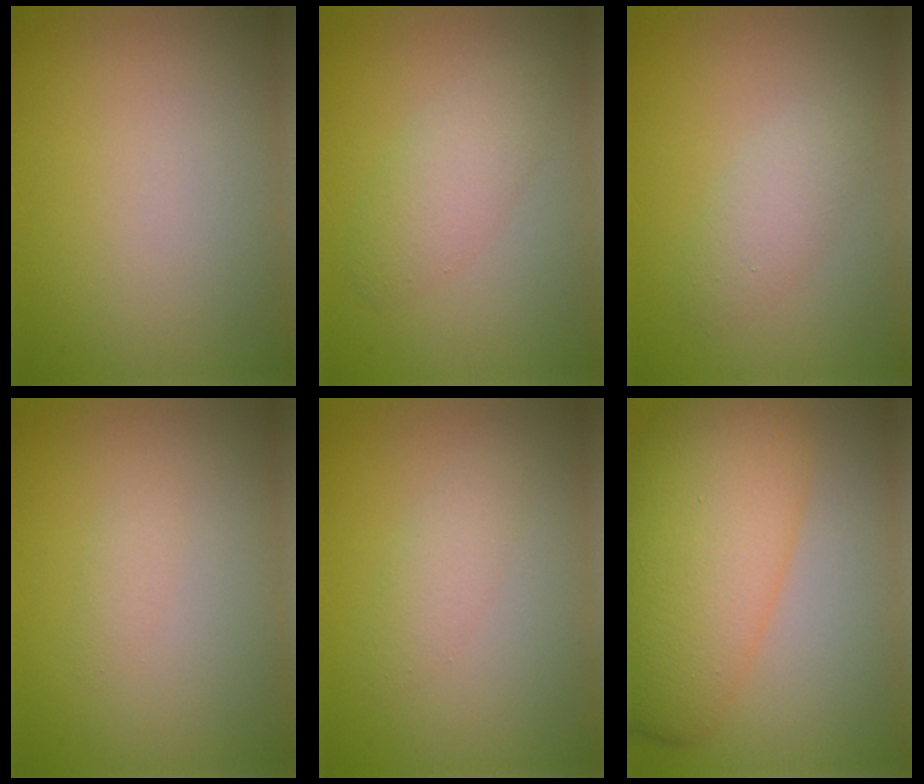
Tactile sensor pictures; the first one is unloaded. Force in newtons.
{"total": 2.8, "press": 2.8, "slide": 0.2}
{"total": 2.3, "press": 2.3, "slide": 0.2}
{"total": 0.9, "press": 0.9, "slide": 0.1}
{"total": 1.7, "press": 1.7, "slide": 0.1}
{"total": 10.3, "press": 10.3, "slide": 0.1}